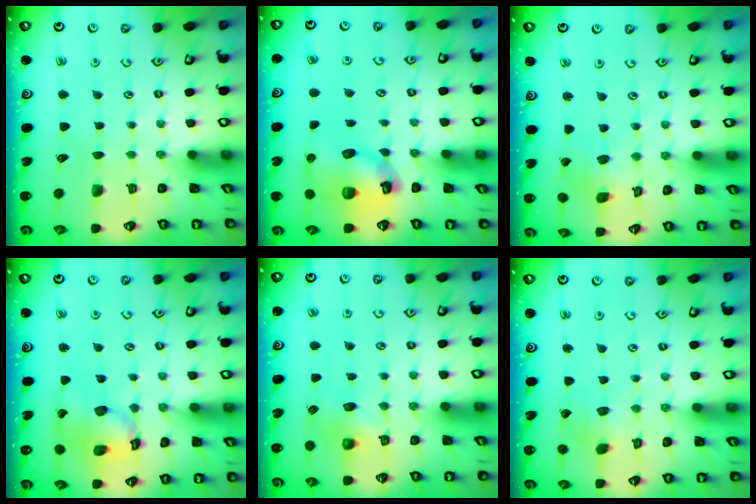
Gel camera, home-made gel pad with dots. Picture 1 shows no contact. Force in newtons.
{"total": 9.6, "press": 9.6, "slide": 0.4}
{"total": 2.1, "press": 2.1, "slide": 0.2}
{"total": 13.6, "press": 13.4, "slide": 1.9}
{"total": 6.3, "press": 6.3, "slide": 0.6}
{"total": 2.1, "press": 2.1, "slide": 0.2}